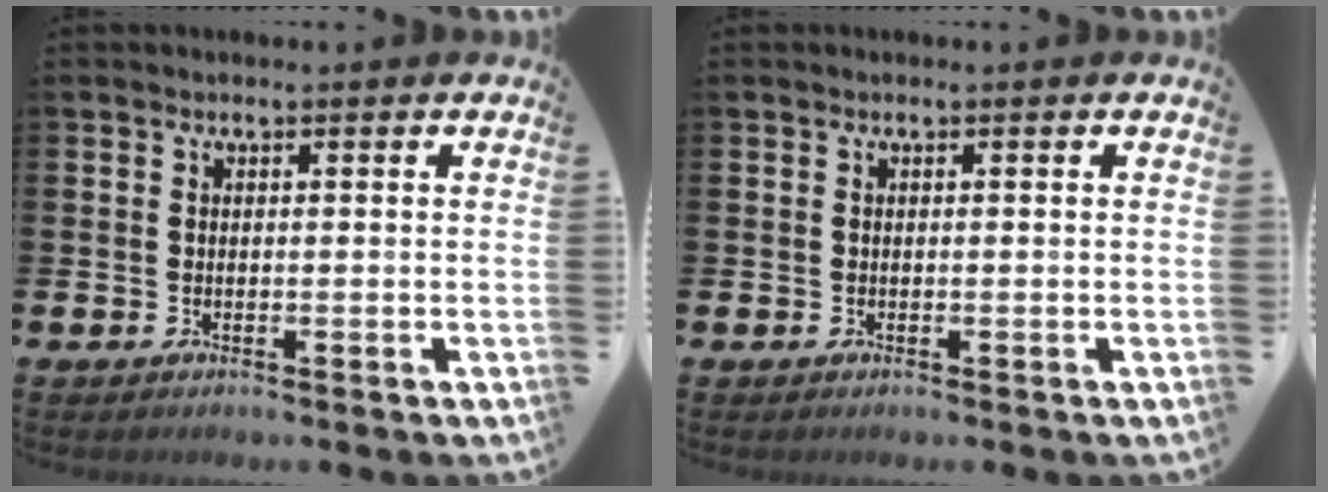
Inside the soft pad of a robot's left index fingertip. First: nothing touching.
{"total": 0.0}